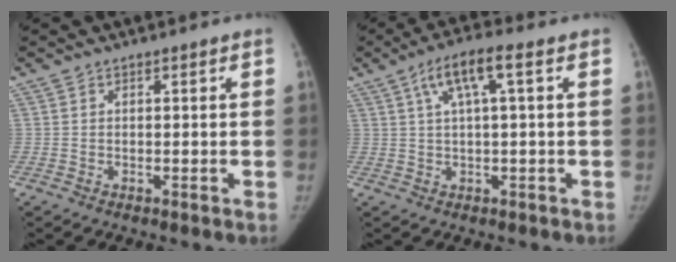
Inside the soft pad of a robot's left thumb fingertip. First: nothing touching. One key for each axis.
{"total": 6.8, "fx": 2.2, "fy": 1.3, "fz": 6.3, "tx": -0.132, "ty": 0.020, "tz": 0.038}